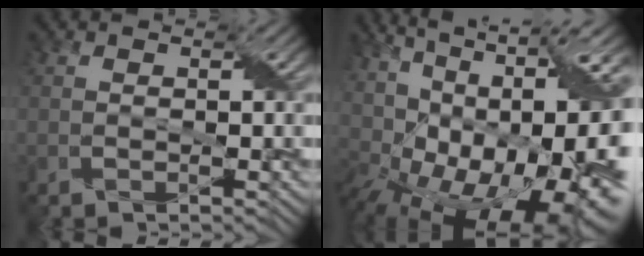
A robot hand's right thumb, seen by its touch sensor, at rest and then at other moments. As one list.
[{"total": 20.0, "force": [-0.4, 10.4, 17.1], "torque": [-0.244, 0.031, 0.020]}]